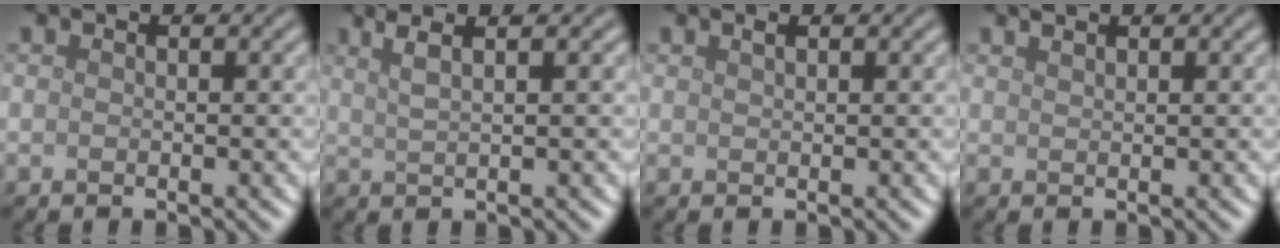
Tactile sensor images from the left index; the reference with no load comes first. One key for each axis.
{"total": 3.8, "fx": 2.2, "fy": 1.4, "fz": 2.7, "tx": -0.029, "ty": 0.019, "tz": 0.008}
{"total": 0.6, "fx": 0.5, "fy": 0.1, "fz": 0.3, "tx": -0.005, "ty": 0.002, "tz": 0.010}
{"total": 1.0, "fx": 0.9, "fy": 0.2, "fz": 0.4, "tx": -0.002, "ty": 0.001, "tz": 0.010}